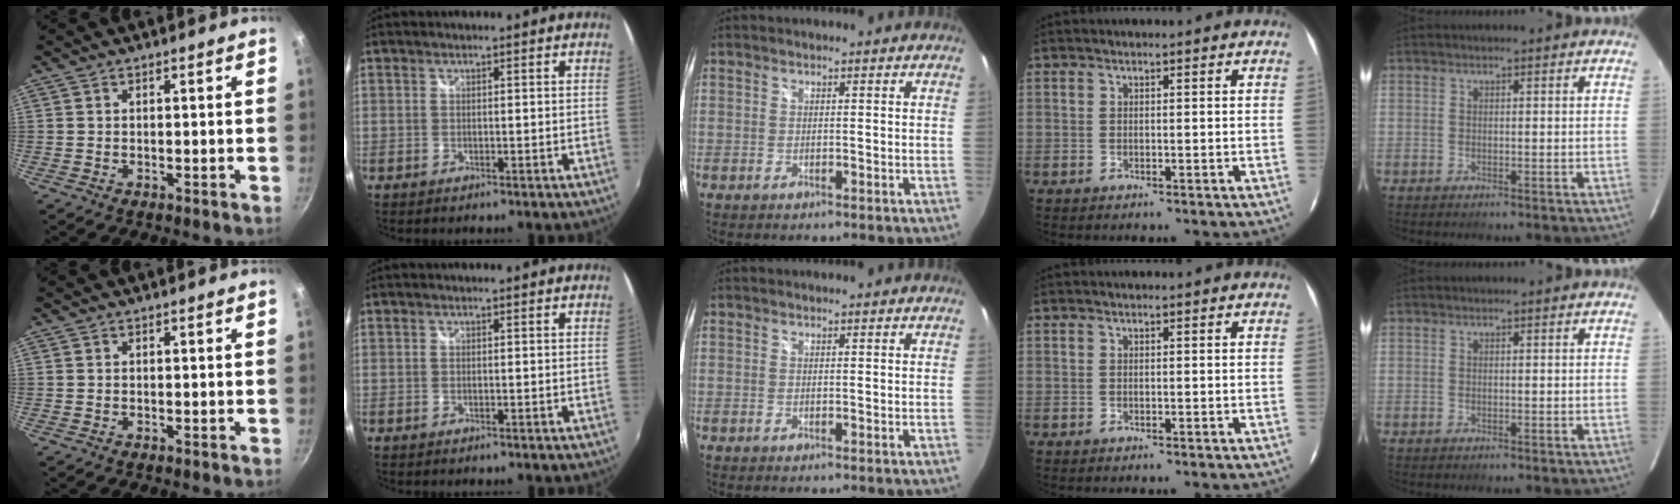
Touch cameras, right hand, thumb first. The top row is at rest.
{}